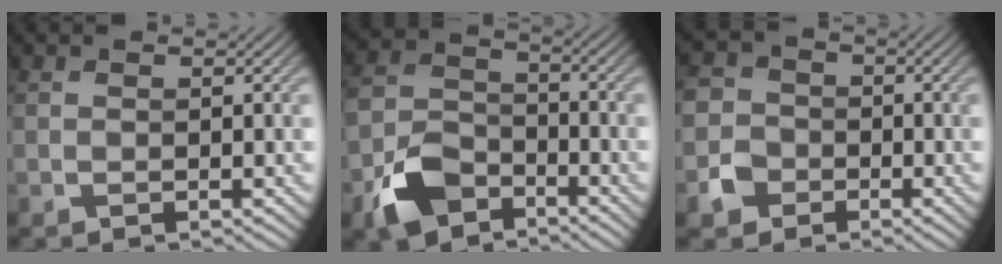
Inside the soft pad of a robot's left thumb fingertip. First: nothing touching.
{"total": 8.0, "force": [-5.0, 4.8, 4.0], "torque": [-0.097, -0.005, -0.111]}
{"total": 4.3, "force": [-1.9, 3.6, 1.3], "torque": [-0.037, 0.003, -0.047]}